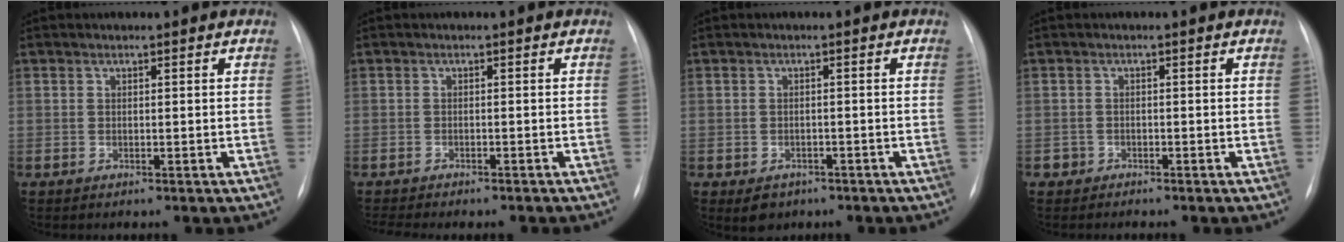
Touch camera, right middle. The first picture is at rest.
{"total": 6.4, "force": [-5.7, 1.4, 2.5], "torque": [-0.031, 0.004, -0.074]}
{"total": 3.2, "force": [-2.0, 2.3, 0.9], "torque": [-0.013, 0.003, -0.021]}
{"total": 1.3, "force": [-1.0, 0.8, -0.2], "torque": [-0.006, 0.003, -0.022]}